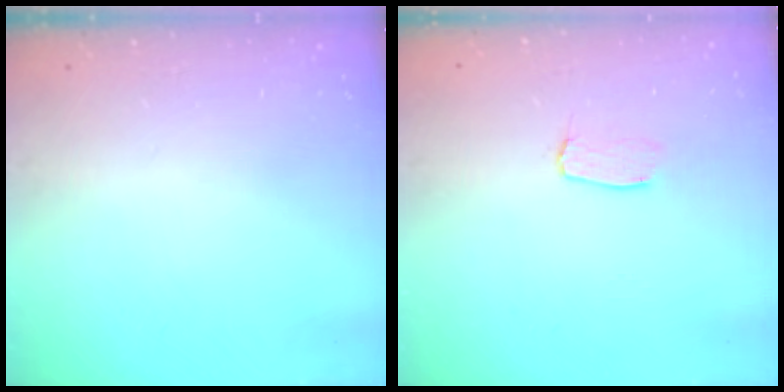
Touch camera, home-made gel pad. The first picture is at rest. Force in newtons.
{"total": 3.7, "press": 3.7, "slide": 0.3}